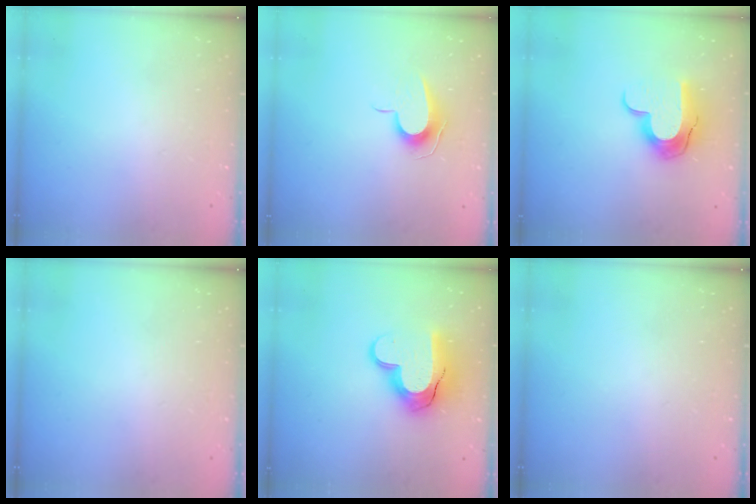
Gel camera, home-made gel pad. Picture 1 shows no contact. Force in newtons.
{"total": 8.9, "press": 8.8, "slide": 0.5}
{"total": 12.5, "press": 12.5, "slide": 0.7}
{"total": 0.0}
{"total": 16.0, "press": 16.0, "slide": 1.0}
{"total": 0.0}